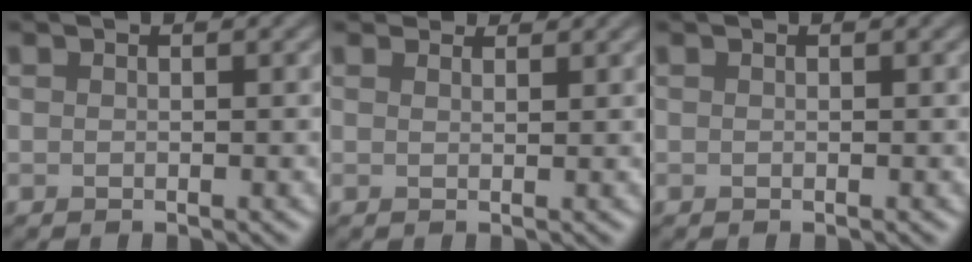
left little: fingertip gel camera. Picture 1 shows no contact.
{"total": 2.4, "force": [2.2, 0.8, 0.6], "torque": [-0.019, -0.004, 0.038]}
{"total": 0.0}